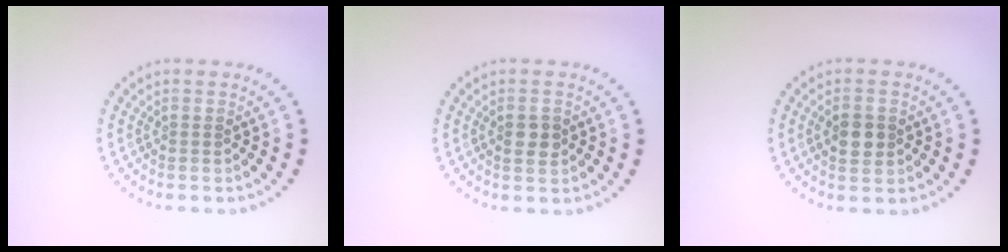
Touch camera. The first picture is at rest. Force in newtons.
{"total": 1.8, "press": 1.8, "slide": 0.2}
{"total": 2.9, "press": 2.9, "slide": 0.0}